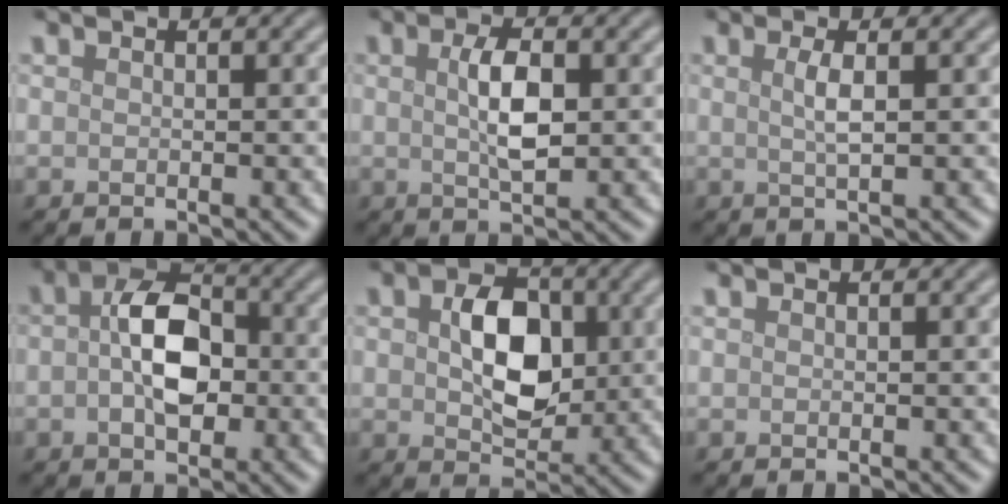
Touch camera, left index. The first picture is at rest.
{"total": 3.7, "force": [0.5, 1.4, 3.4], "torque": [-0.072, 0.001, 0.010]}
{"total": 1.9, "force": [0.4, 0.4, 1.8], "torque": [-0.033, 0.002, 0.005]}
{"total": 6.1, "force": [0.0, 3.7, 4.9], "torque": [-0.085, 0.006, -0.007]}
{"total": 6.3, "force": [0.6, 4.1, 4.8], "torque": [-0.088, -0.001, 0.011]}
{"total": 0.0}